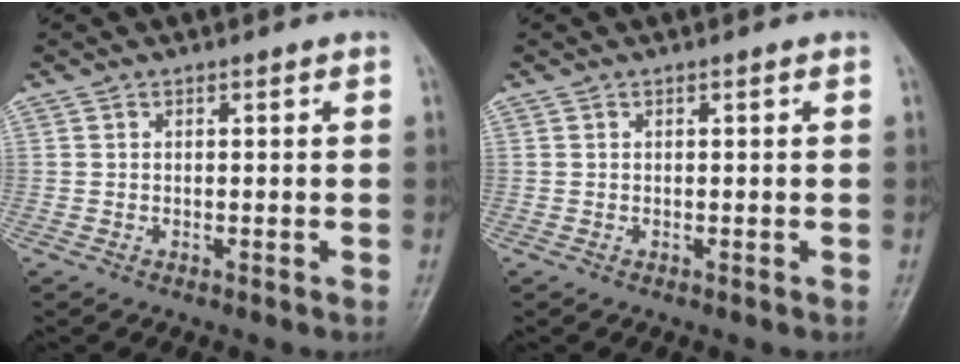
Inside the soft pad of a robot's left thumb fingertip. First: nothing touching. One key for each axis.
{"total": 0.0}